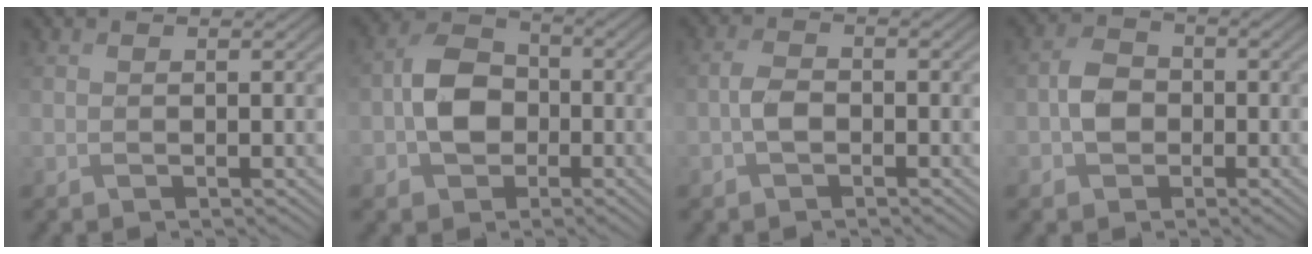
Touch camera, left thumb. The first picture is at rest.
{"total": 6.8, "force": [-1.6, 5.4, 3.9], "torque": [-0.076, 0.007, -0.046]}
{"total": 2.5, "force": [-1.0, 1.4, 1.7], "torque": [-0.036, 0.006, -0.025]}
{"total": 3.8, "force": [-1.0, 3.1, 2.0], "torque": [-0.037, 0.004, -0.027]}